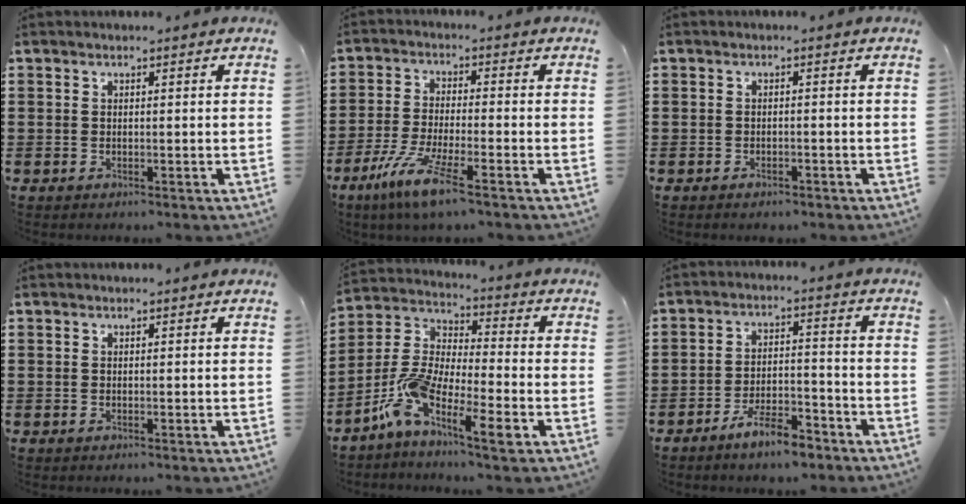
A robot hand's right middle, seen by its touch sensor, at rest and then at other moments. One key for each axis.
{"total": 7.6, "fx": -4.9, "fy": 0.7, "fz": 5.8, "tx": -0.125, "ty": -0.014, "tz": -0.094}
{"total": 1.0, "fx": -0.9, "fy": 0.4, "fz": 0.0, "tx": -0.002, "ty": 0.003, "tz": -0.021}
{"total": 0.0}
{"total": 9.7, "fx": -6.0, "fy": 2.1, "fz": 7.3, "tx": -0.179, "ty": -0.021, "tz": -0.126}
{"total": 6.8, "fx": -5.6, "fy": 1.5, "fz": 3.4, "tx": -0.066, "ty": 0.007, "tz": -0.107}